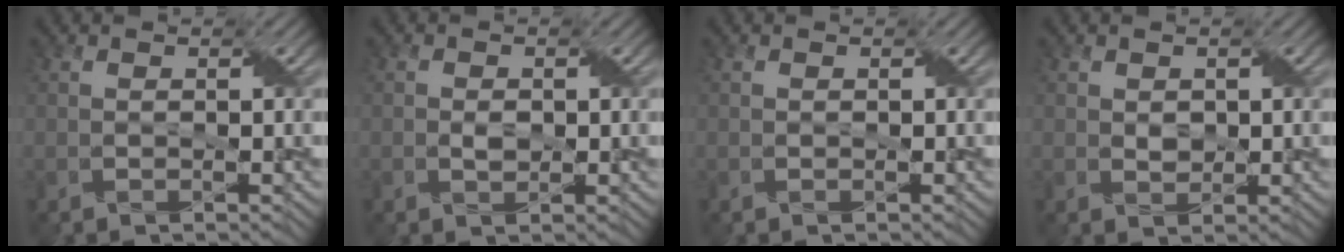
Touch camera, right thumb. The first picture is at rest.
{"total": 1.4, "force": [-0.2, 1.0, 1.0], "torque": [-0.021, -0.003, -0.003]}
{"total": 0.0}
{"total": 1.3, "force": [0.4, 1.0, 0.7], "torque": [-0.020, -0.004, 0.011]}